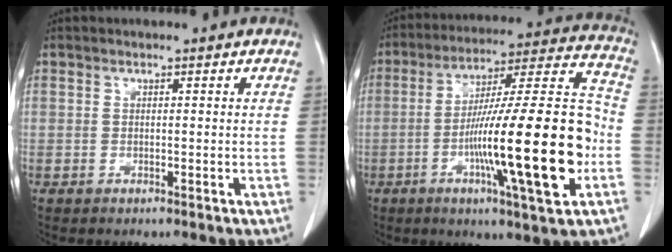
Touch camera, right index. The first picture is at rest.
{"total": 23.1, "force": [-5.9, 1.3, 22.3], "torque": [-0.341, -0.002, -0.095]}